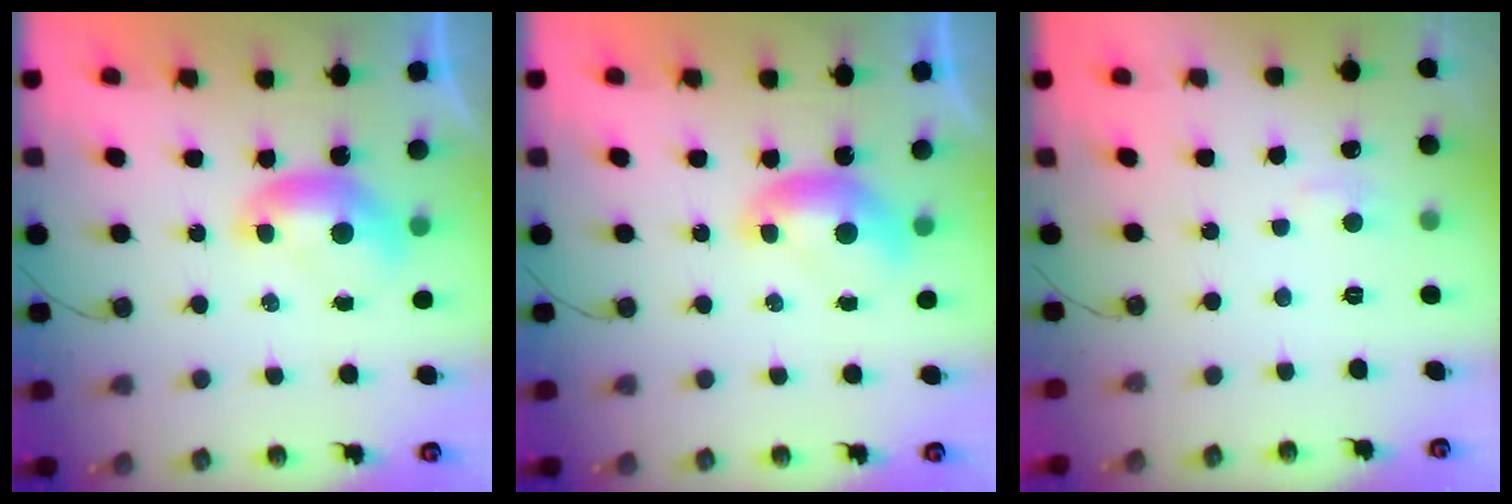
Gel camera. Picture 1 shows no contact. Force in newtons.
{"total": 0.0}
{"total": 1.9, "press": 1.7, "slide": 0.7}